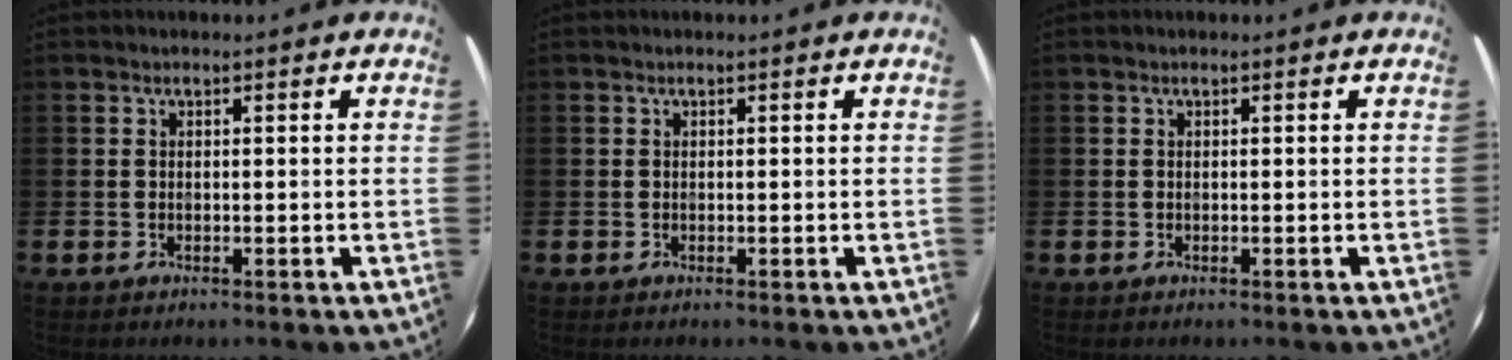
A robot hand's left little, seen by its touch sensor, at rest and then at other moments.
{"total": 0.0}
{"total": 0.0}